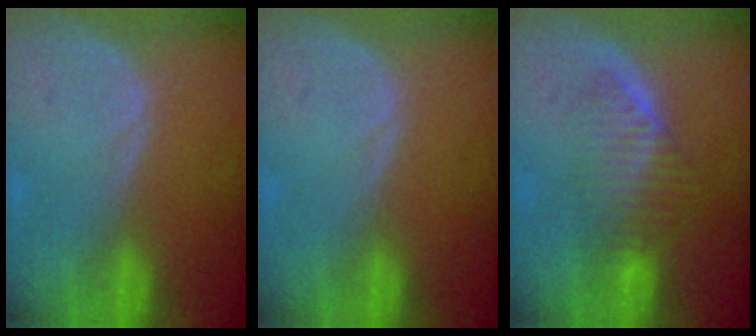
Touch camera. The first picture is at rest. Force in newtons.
{"total": 0.0}
{"total": 6.5, "press": 5.8, "slide": 2.8}